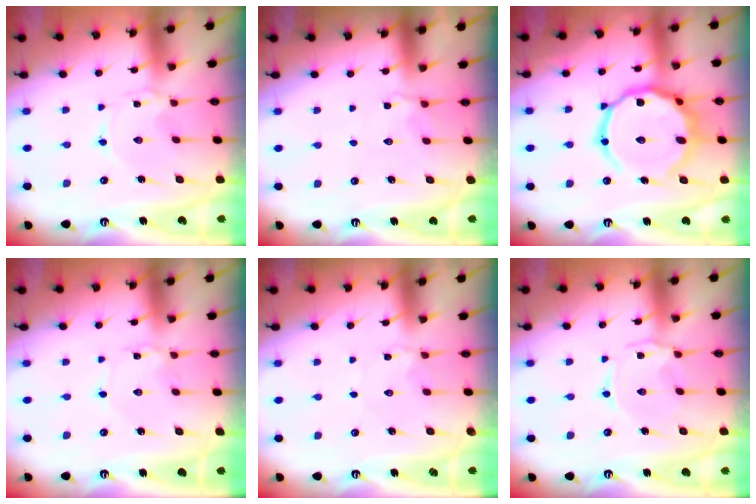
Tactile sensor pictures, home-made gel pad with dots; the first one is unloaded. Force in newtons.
{"total": 2.2, "press": 1.9, "slide": 1.2}
{"total": 20.9, "press": 20.9, "slide": 1.7}
{"total": 1.4, "press": 1.4, "slide": 0.1}
{"total": 2.1, "press": 2.1, "slide": 0.2}
{"total": 1.1, "press": 1.0, "slide": 0.4}